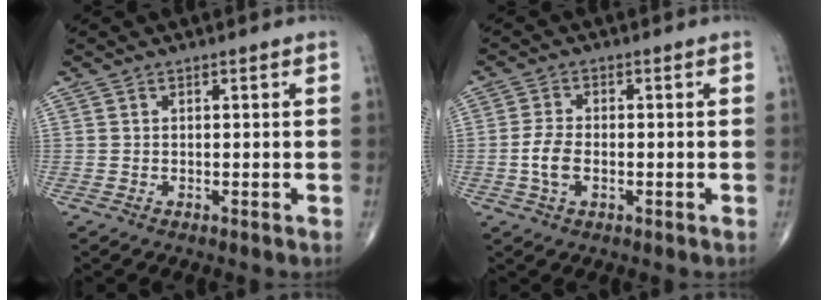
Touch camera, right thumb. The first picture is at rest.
{"total": 4.6, "force": [-0.9, 2.5, 3.7], "torque": [-0.080, 0.007, -0.019]}